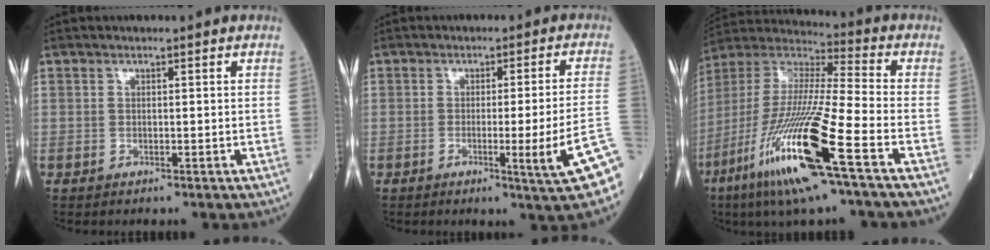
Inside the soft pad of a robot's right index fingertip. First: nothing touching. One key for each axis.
{"total": 8.7, "fx": -3.1, "fy": -1.3, "fz": 8.0, "tx": -0.102, "ty": -0.009, "tz": -0.043}
{"total": 21.1, "fx": -9.6, "fy": 0.7, "fz": 18.7, "tx": -0.415, "ty": -0.052, "tz": -0.192}